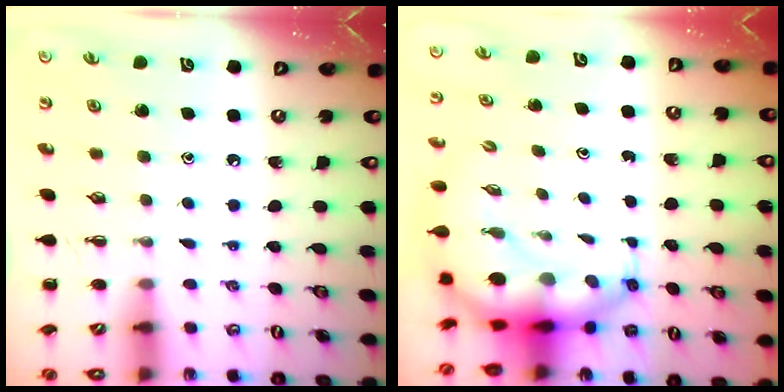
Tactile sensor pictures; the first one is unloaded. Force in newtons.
{"total": 7.5, "press": 7.2, "slide": 2.1}